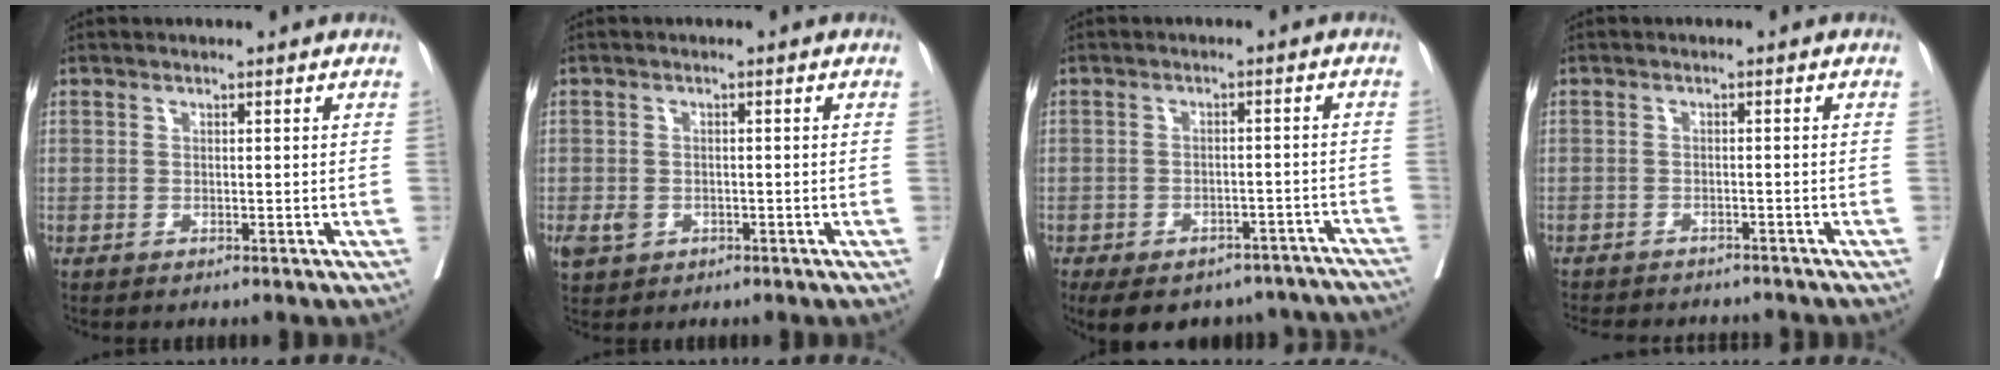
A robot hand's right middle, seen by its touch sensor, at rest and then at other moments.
{"total": 3.2, "force": [-1.2, 2.6, 1.5], "torque": [-0.027, -0.001, -0.009]}
{"total": 19.0, "force": [-16.1, 7.8, 6.4], "torque": [-0.109, 0.011, -0.186]}
{"total": 10.3, "force": [-9.5, 2.6, 3.0], "torque": [-0.055, -0.002, -0.121]}